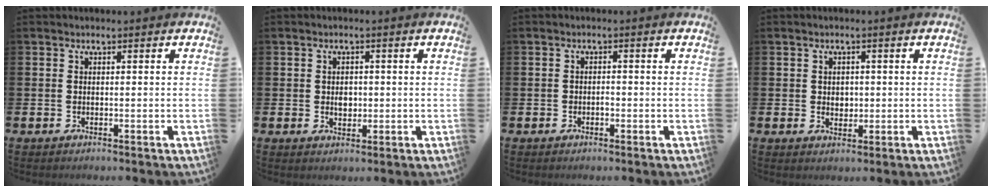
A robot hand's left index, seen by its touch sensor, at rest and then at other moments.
{"total": 2.1, "force": [0.1, 1.6, 1.3], "torque": [0.002, -0.005, -0.005]}
{"total": 1.0, "force": [-0.4, 0.7, 0.5], "torque": [-0.005, -0.001, -0.010]}
{"total": 1.8, "force": [0.5, 1.6, 0.7], "torque": [0.006, 0.002, 0.003]}